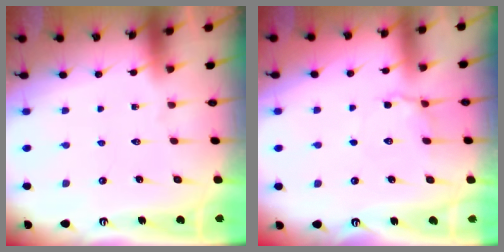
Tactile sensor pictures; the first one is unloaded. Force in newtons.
{"total": 4.7, "press": 4.5, "slide": 1.2}